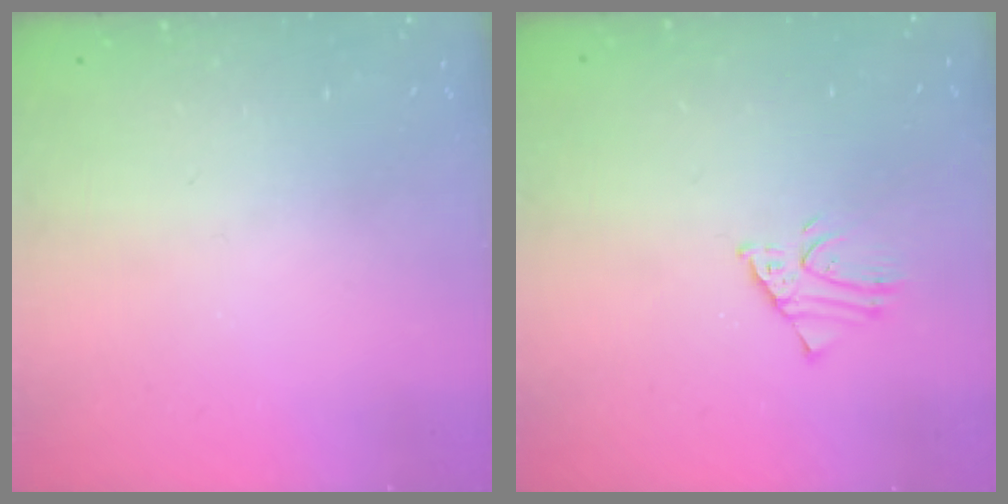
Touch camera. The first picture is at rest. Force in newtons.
{"total": 1.9, "press": 1.9, "slide": 0.1}